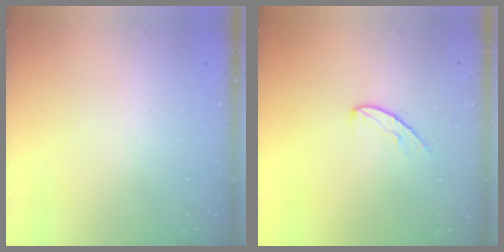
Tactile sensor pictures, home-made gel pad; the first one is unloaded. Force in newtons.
{"total": 6.6, "press": 6.6, "slide": 0.6}